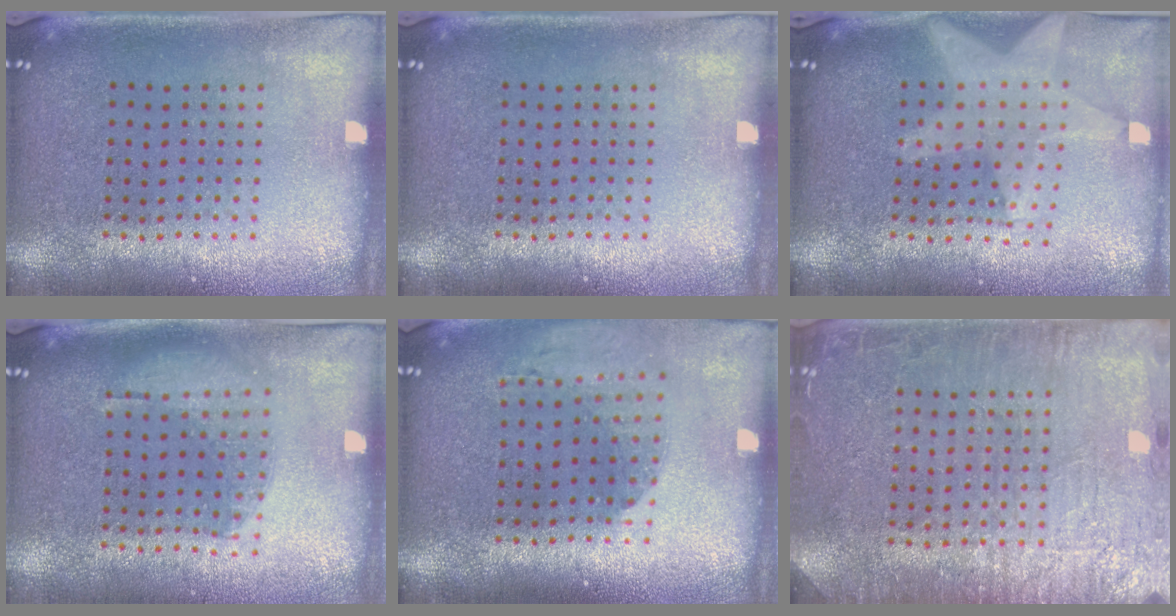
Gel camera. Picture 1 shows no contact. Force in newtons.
{"total": 0.0}
{"total": 2.2, "press": 1.7, "slide": 1.3}
{"total": 1.0, "press": 0.9, "slide": 0.4}
{"total": 1.3, "press": 1.3, "slide": 0.4}
{"total": 5.3, "press": 5.2, "slide": 0.8}